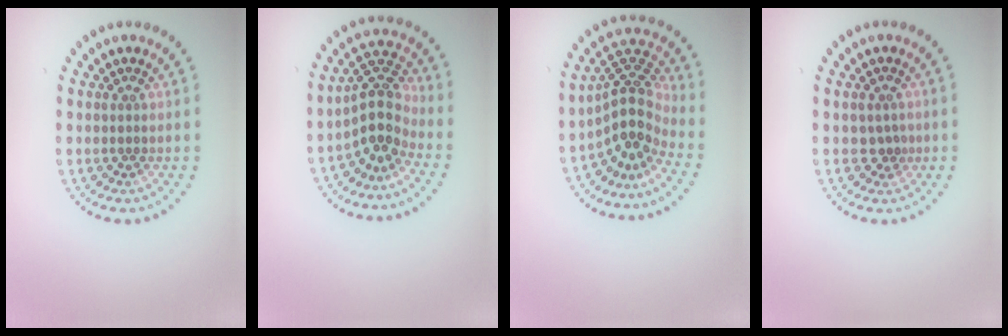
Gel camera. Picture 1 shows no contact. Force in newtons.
{"total": 3.8, "press": 3.1, "slide": 2.2}
{"total": 4.5, "press": 3.1, "slide": 3.3}
{"total": 1.3, "press": 1.1, "slide": 0.7}